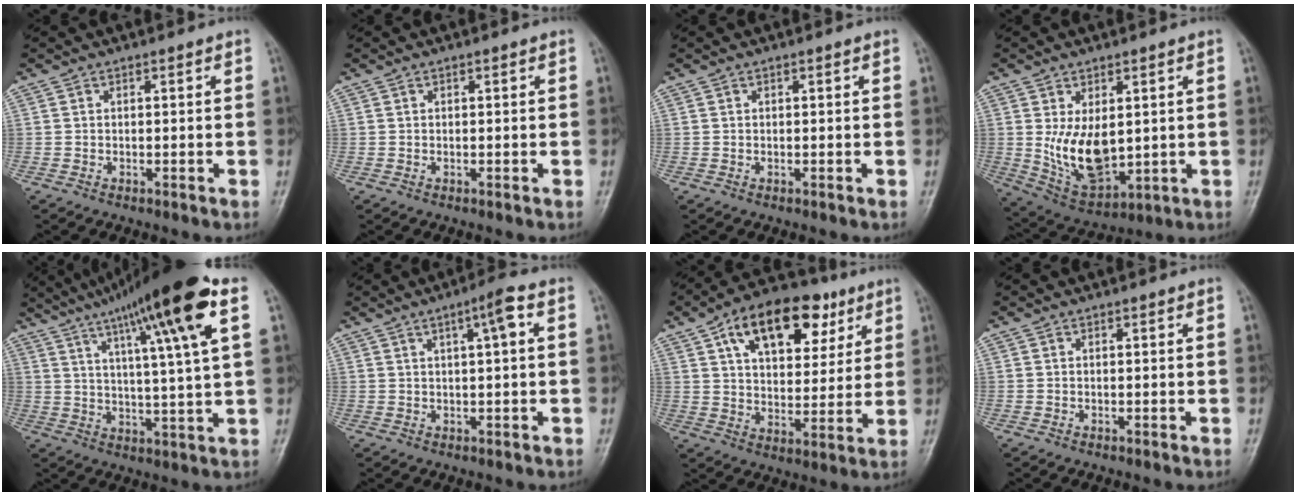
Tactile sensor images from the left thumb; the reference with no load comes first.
{"total": 0.0}
{"total": 0.0}
{"total": 11.2, "force": [0.9, 6.4, 9.2], "torque": [-0.144, -0.020, 0.039]}
{"total": 19.9, "force": [9.9, 1.5, 17.1], "torque": [-0.268, -0.005, 0.154]}
{"total": 4.6, "force": [1.5, 0.5, 4.4], "torque": [-0.074, 0.007, 0.024]}
{"total": 18.7, "force": [9.0, 10.6, 12.5], "torque": [-0.150, -0.013, 0.143]}
{"total": 0.0}